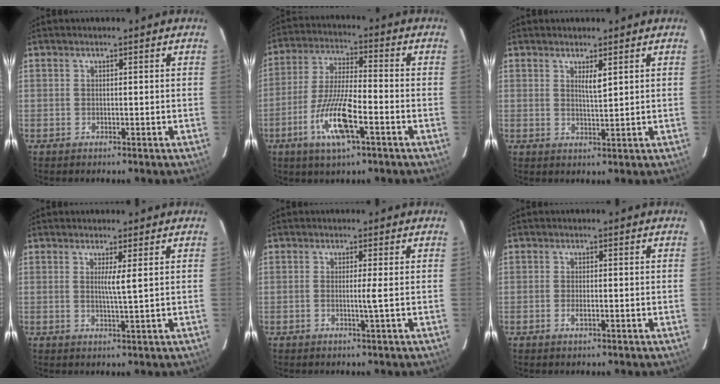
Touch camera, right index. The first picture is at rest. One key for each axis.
{"total": 11.6, "fx": -4.9, "fy": 1.9, "fz": 10.3, "tx": -0.206, "ty": -0.010, "tz": -0.090}
{"total": 2.1, "fx": 1.1, "fy": 0.1, "fz": 1.8, "tx": -0.037, "ty": -0.006, "tz": 0.022}
{"total": 2.3, "fx": 0.7, "fy": -0.5, "fz": 2.1, "tx": -0.040, "ty": -0.006, "tz": 0.012}
{"total": 1.6, "fx": -0.2, "fy": -0.6, "fz": 1.4, "tx": -0.024, "ty": -0.001, "tz": -0.008}
{"total": 1.4, "fx": -0.5, "fy": 0.3, "fz": 1.2, "tx": -0.025, "ty": 0.000, "tz": -0.009}